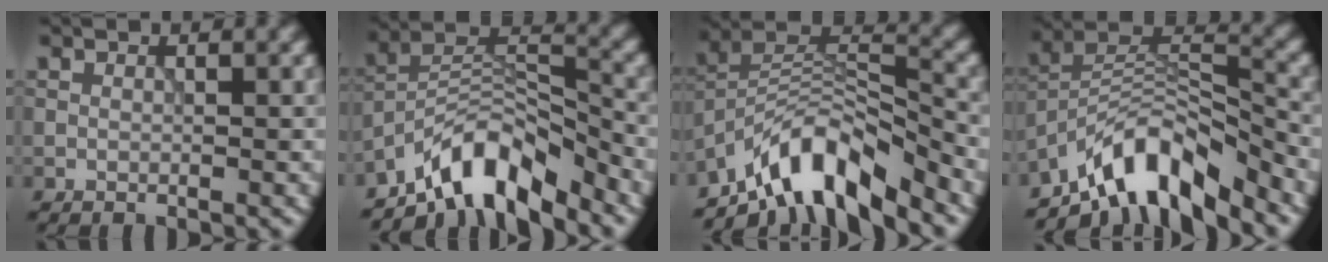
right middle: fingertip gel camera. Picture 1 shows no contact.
{"total": 8.0, "force": [-6.3, 2.7, 4.2], "torque": [-0.057, 0.003, -0.126]}
{"total": 8.6, "force": [-6.3, 2.8, 5.0], "torque": [-0.070, 0.002, -0.124]}
{"total": 8.7, "force": [-6.5, 3.0, 5.0], "torque": [-0.070, 0.003, -0.126]}